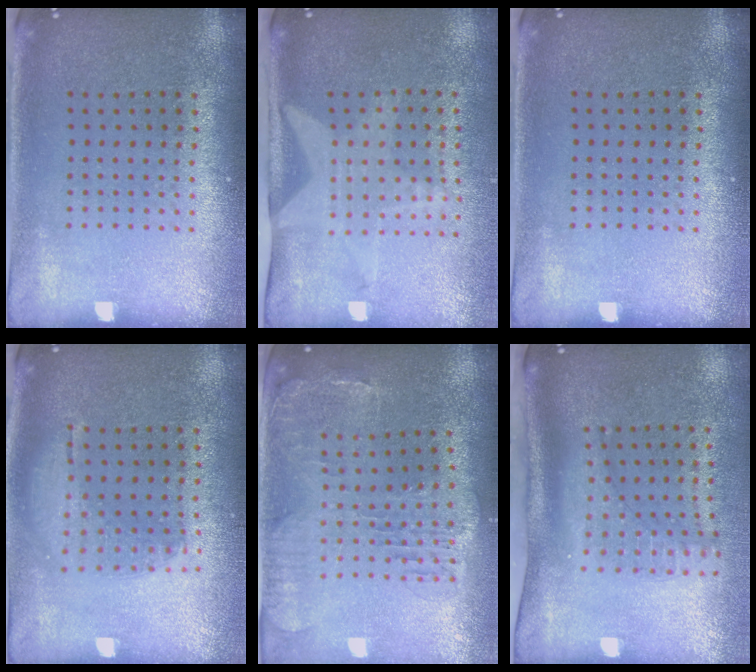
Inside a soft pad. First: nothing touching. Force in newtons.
{"total": 2.0, "press": 1.5, "slide": 1.4}
{"total": 0.0}
{"total": 1.3, "press": 1.1, "slide": 0.5}
{"total": 1.4, "press": 1.4, "slide": 0.5}
{"total": 2.3, "press": 1.6, "slide": 1.6}